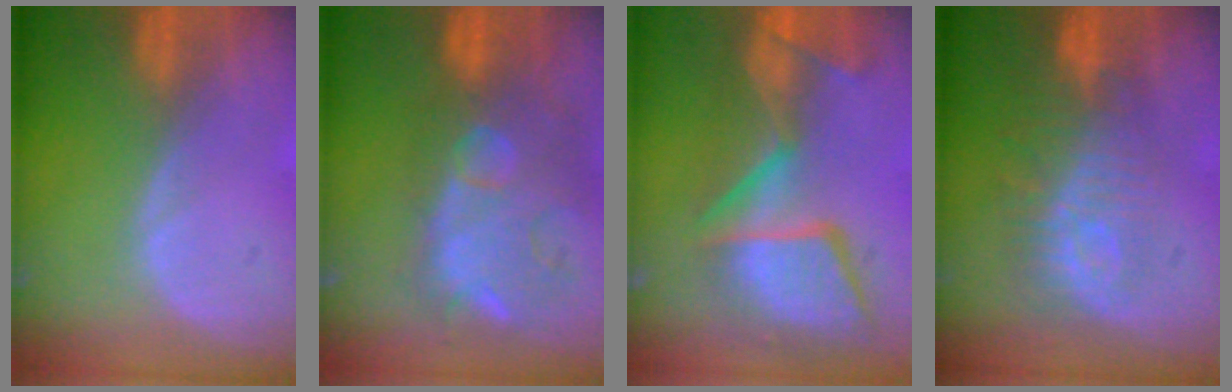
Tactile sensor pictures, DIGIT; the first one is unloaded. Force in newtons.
{"total": 12.6, "press": 11.3, "slide": 5.7}
{"total": 13.6, "press": 11.1, "slide": 7.8}
{"total": 9.7, "press": 8.7, "slide": 4.2}